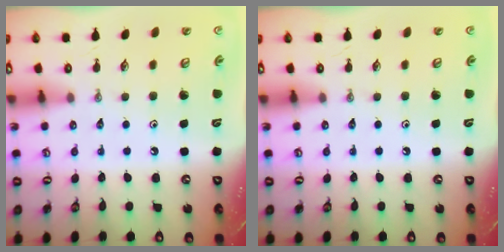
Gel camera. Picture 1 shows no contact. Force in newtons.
{"total": 0.0}